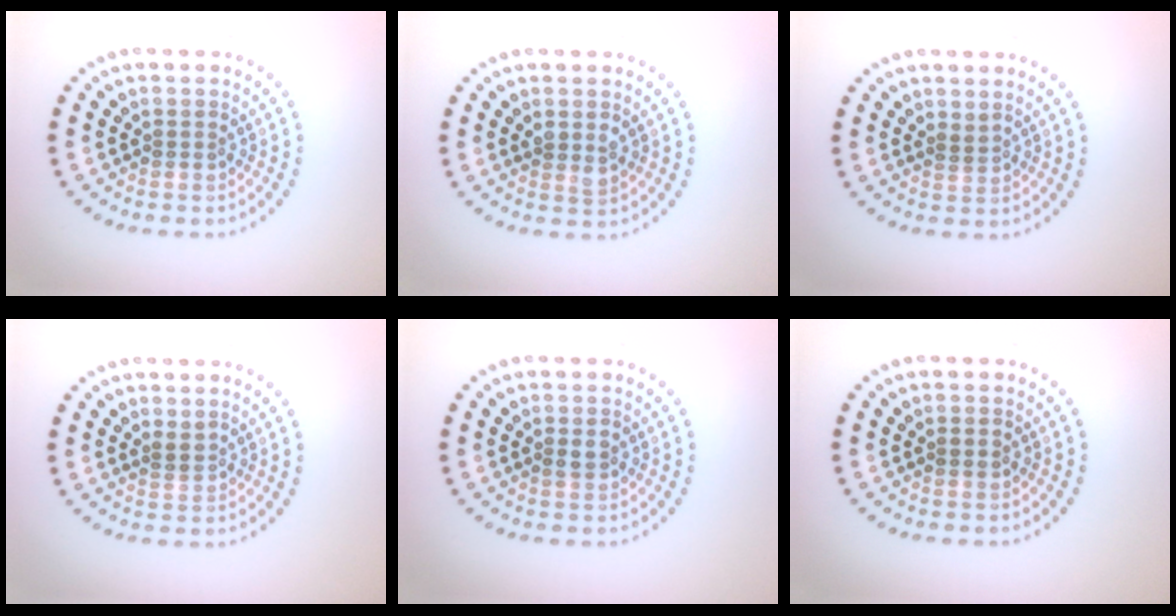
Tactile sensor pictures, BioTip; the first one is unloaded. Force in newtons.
{"total": 1.3, "press": 1.2, "slide": 0.6}
{"total": 0.6, "press": 0.2, "slide": 0.5}
{"total": 0.8, "press": 0.5, "slide": 0.6}
{"total": 1.1, "press": 1.1, "slide": 0.1}
{"total": 0.9, "press": 0.9, "slide": 0.3}